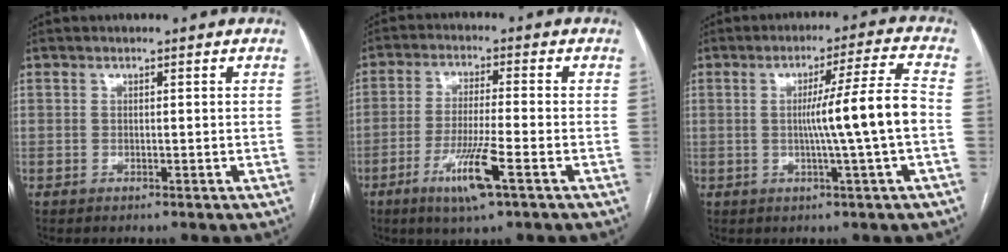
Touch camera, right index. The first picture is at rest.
{"total": 8.5, "force": [-4.0, 0.0, 7.4], "torque": [-0.143, -0.018, -0.073]}
{"total": 9.5, "force": [-0.9, -1.8, 9.2], "torque": [-0.146, 0.004, -0.010]}